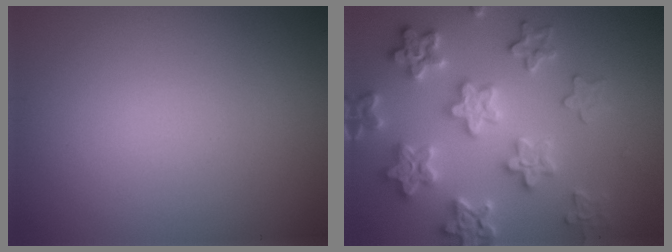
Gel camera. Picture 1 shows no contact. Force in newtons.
{"total": 6.2, "press": 6.1, "slide": 1.3}